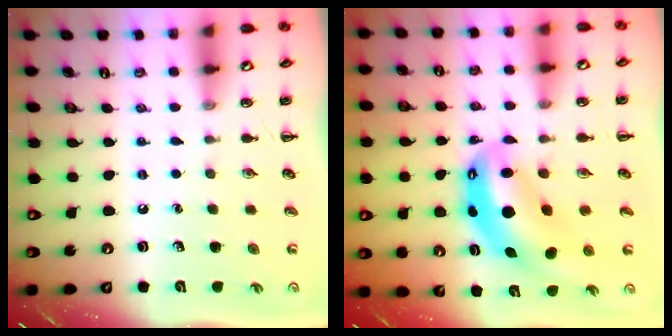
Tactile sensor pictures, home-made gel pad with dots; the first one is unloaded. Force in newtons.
{"total": 10.9, "press": 10.6, "slide": 2.6}